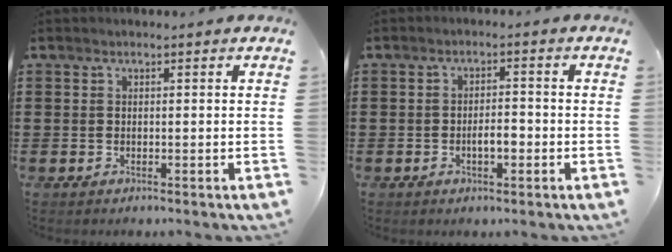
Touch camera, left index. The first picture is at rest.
{"total": 3.1, "force": [-0.9, 1.1, 2.8], "torque": [-0.051, 0.005, -0.018]}